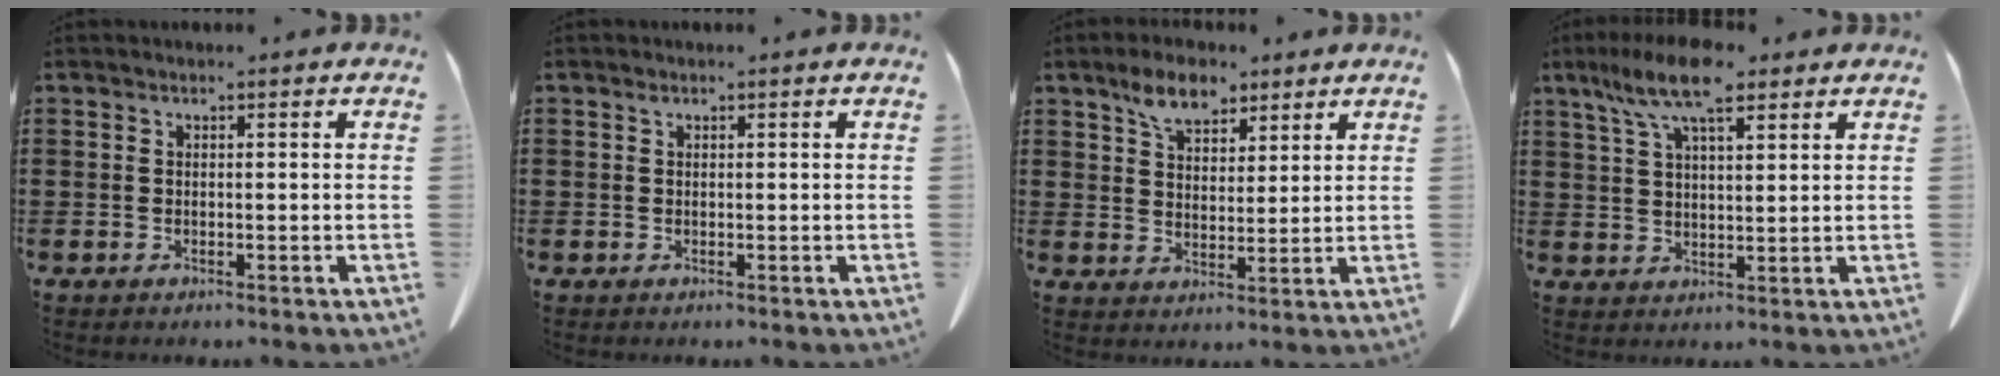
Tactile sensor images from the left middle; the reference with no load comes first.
{"total": 0.7, "force": [0.4, 0.5, 0.2], "torque": [-0.007, 0.002, 0.008]}
{"total": 6.6, "force": [4.9, 3.3, 3.0], "torque": [-0.066, -0.002, 0.089]}
{"total": 10.2, "force": [6.8, 3.0, 7.0], "torque": [-0.142, -0.008, 0.121]}